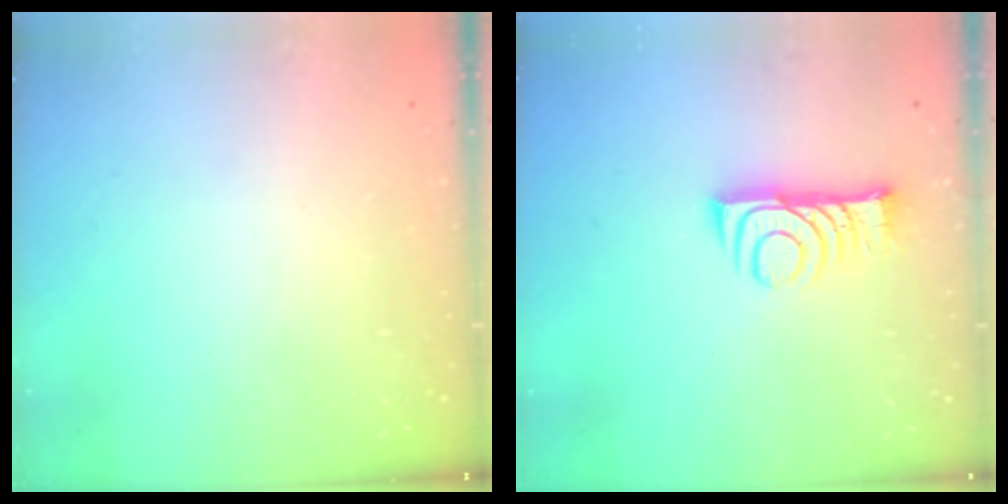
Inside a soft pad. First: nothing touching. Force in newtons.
{"total": 8.8, "press": 8.8, "slide": 0.8}